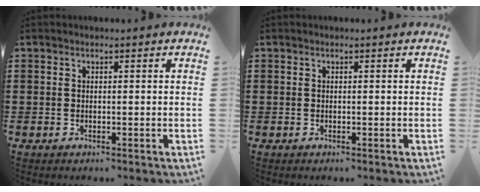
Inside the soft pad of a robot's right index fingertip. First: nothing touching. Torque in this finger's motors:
{"motor_torque": [-0.20, 0.44, 0.00, 0.01]}